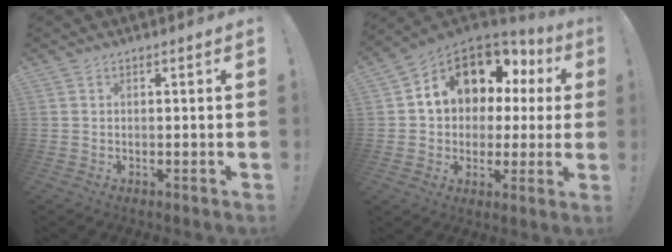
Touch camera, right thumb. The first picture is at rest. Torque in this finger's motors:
{"motor_torque": [1.84, 1.84, 0.54, 0.49, 0.16]}